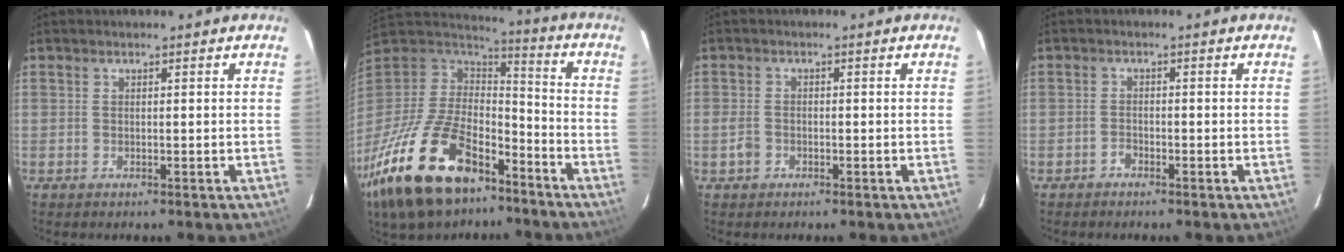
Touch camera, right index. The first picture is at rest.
{"total": 29.7, "force": [-18.6, 14.8, 17.9], "torque": [-0.378, -0.033, -0.304]}
{"total": 2.3, "force": [-1.1, 1.7, 0.9], "torque": [-0.022, 0.002, -0.019]}
{"total": 1.3, "force": [-1.1, 0.7, 0.2], "torque": [-0.003, 0.003, -0.021]}